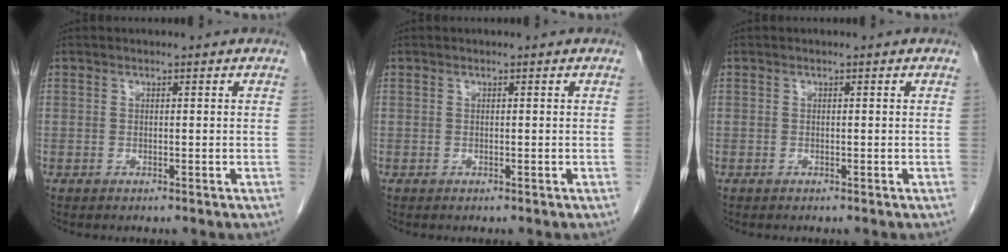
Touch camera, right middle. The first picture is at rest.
{"total": 0.0}
{"total": 0.0}